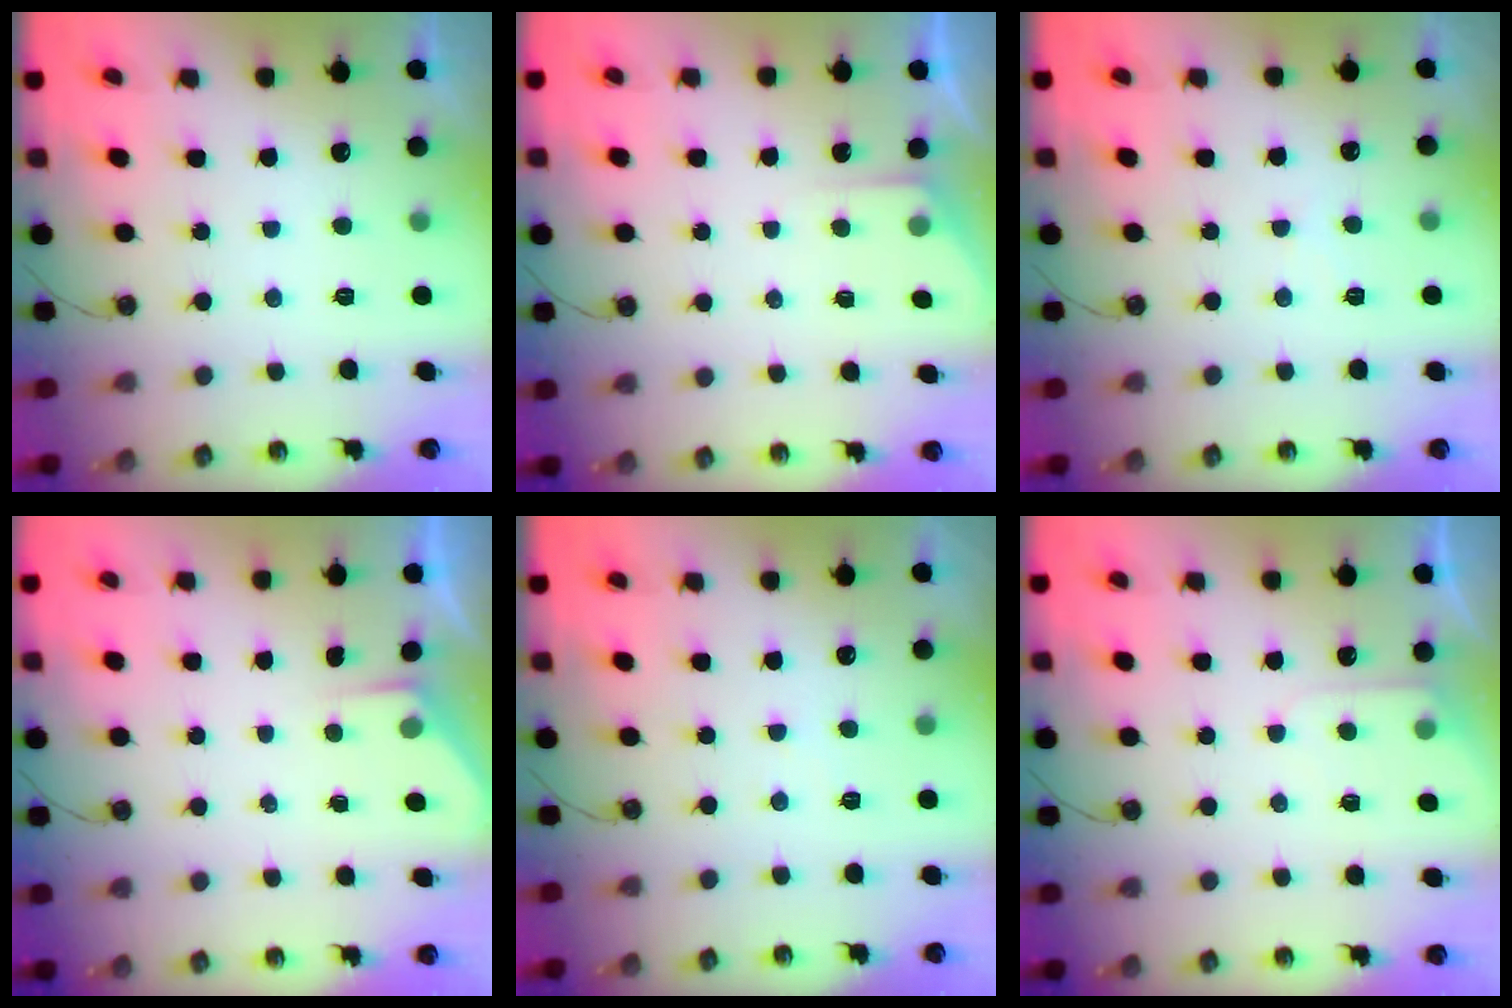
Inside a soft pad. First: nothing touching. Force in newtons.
{"total": 3.5, "press": 3.5, "slide": 0.5}
{"total": 5.6, "press": 5.6, "slide": 0.9}
{"total": 2.4, "press": 2.3, "slide": 0.4}
{"total": 2.6, "press": 2.6, "slide": 0.4}
{"total": 4.7, "press": 4.6, "slide": 0.6}